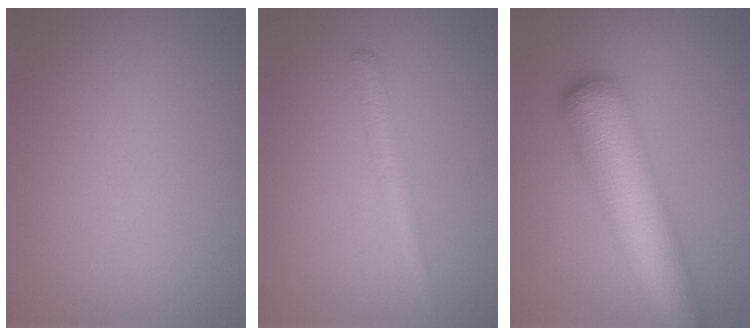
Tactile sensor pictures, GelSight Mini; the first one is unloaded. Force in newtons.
{"total": 1.9, "press": 1.8, "slide": 0.1}
{"total": 9.6, "press": 9.6, "slide": 0.4}